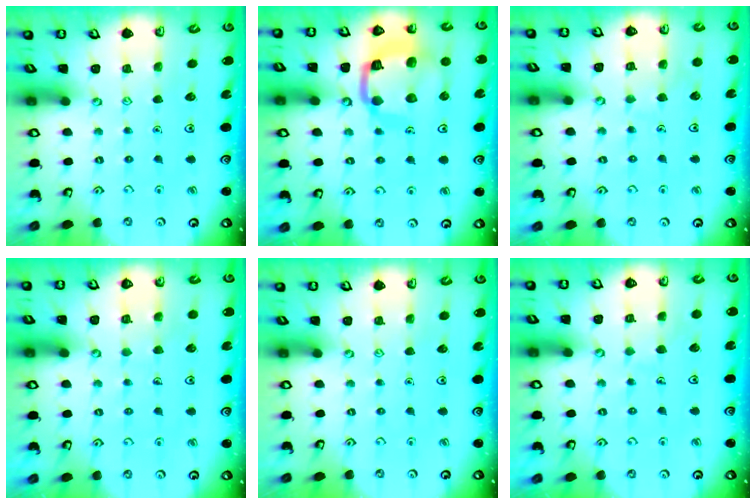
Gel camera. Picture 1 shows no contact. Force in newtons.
{"total": 14.0, "press": 14.0, "slide": 1.2}
{"total": 3.3, "press": 3.3, "slide": 0.3}
{"total": 4.5, "press": 4.5, "slide": 0.4}
{"total": 0.0}
{"total": 3.3, "press": 3.3, "slide": 0.3}